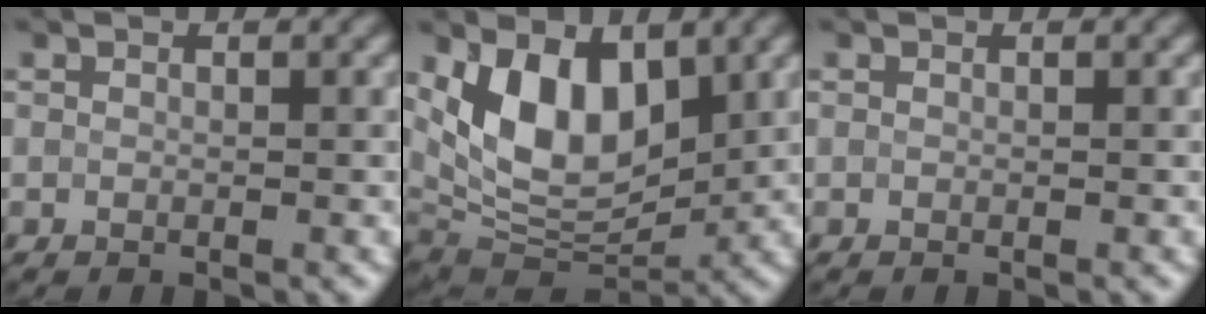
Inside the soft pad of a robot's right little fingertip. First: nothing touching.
{"total": 8.5, "force": [2.5, 4.7, 6.6], "torque": [-0.117, -0.007, 0.041]}
{"total": 0.0}